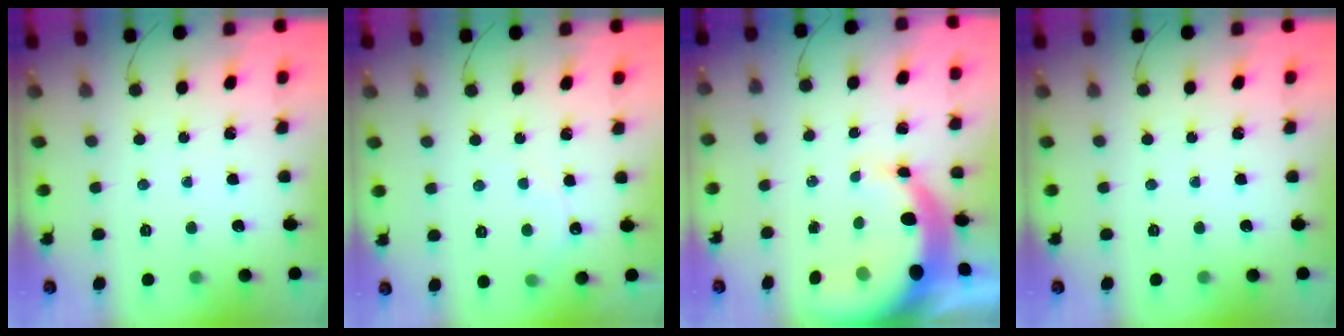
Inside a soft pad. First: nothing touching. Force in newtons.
{"total": 5.7, "press": 5.6, "slide": 1.2}
{"total": 10.0, "press": 9.8, "slide": 2.1}
{"total": 0.0}